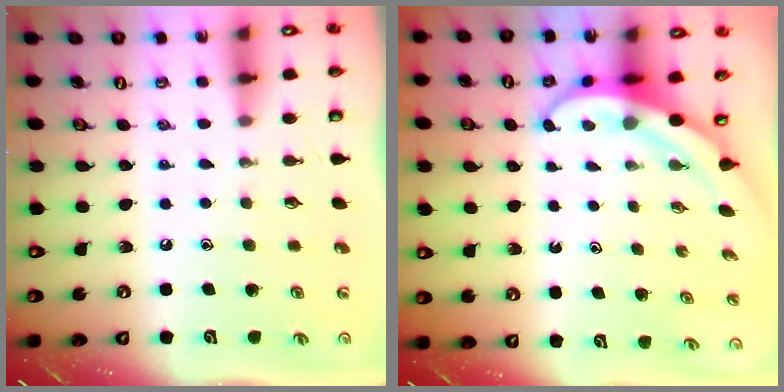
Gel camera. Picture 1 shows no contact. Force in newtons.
{"total": 4.4, "press": 4.4, "slide": 0.5}